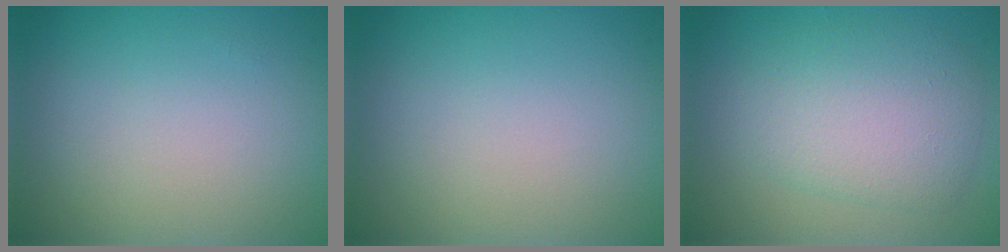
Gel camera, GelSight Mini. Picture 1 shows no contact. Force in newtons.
{"total": 0.0}
{"total": 4.6, "press": 4.6, "slide": 0.1}